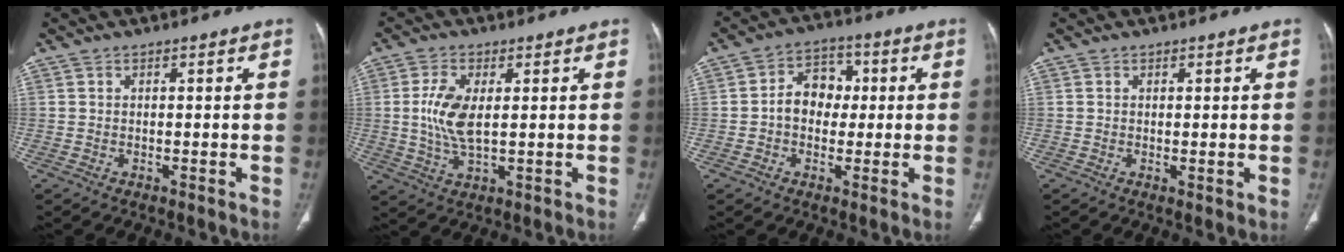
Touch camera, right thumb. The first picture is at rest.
{"total": 8.0, "force": [0.9, 3.7, 7.1], "torque": [-0.154, -0.008, 0.020]}
{"total": 7.7, "force": [0.1, 6.1, 4.7], "torque": [-0.045, 0.021, -0.009]}
{"total": 1.0, "force": [0.1, 0.3, 1.0], "torque": [-0.022, -0.007, 0.003]}